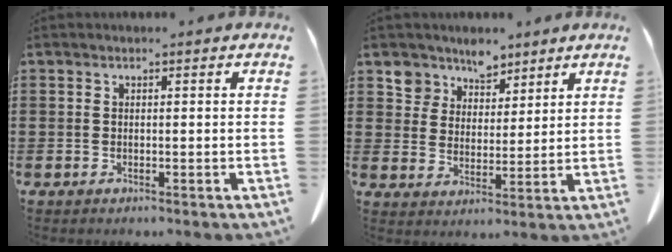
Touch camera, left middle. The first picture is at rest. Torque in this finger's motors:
{"motor_torque": [1.20, 0.94, 0.02, 0.00]}